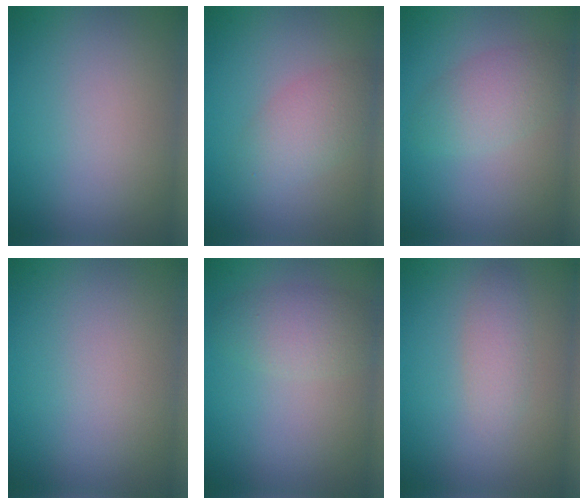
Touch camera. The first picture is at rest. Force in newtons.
{"total": 3.0, "press": 3.0, "slide": 0.1}
{"total": 3.1, "press": 3.1, "slide": 0.1}
{"total": 0.0}
{"total": 2.7, "press": 2.7, "slide": 0.1}
{"total": 1.7, "press": 1.7, "slide": 0.0}